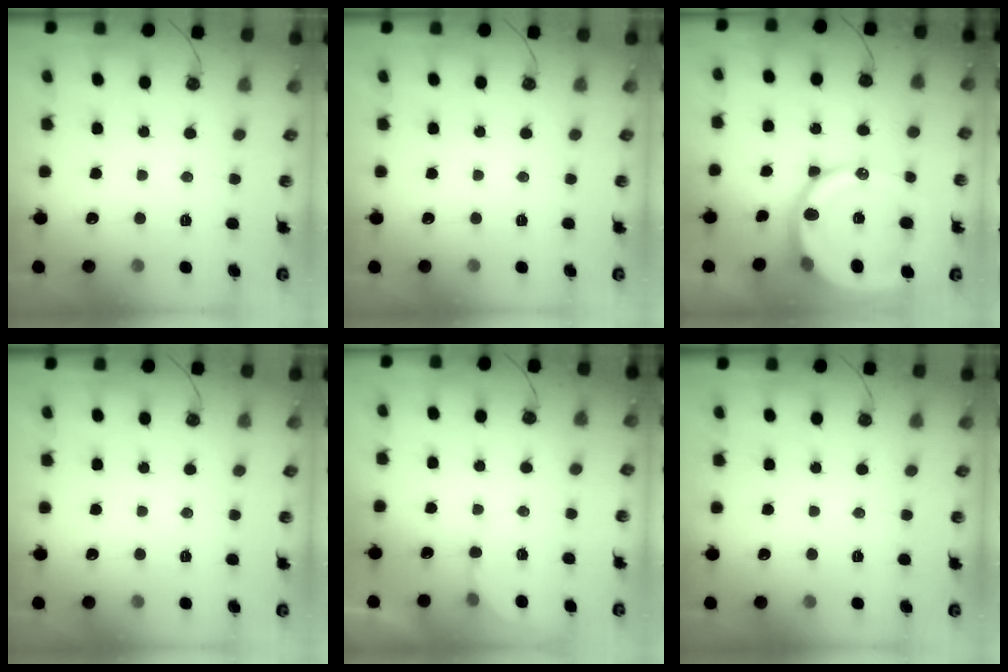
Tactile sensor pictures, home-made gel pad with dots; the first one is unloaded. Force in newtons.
{"total": 0.0}
{"total": 20.1, "press": 20.0, "slide": 2.5}
{"total": 0.0}
{"total": 2.8, "press": 2.8, "slide": 0.3}
{"total": 0.0}